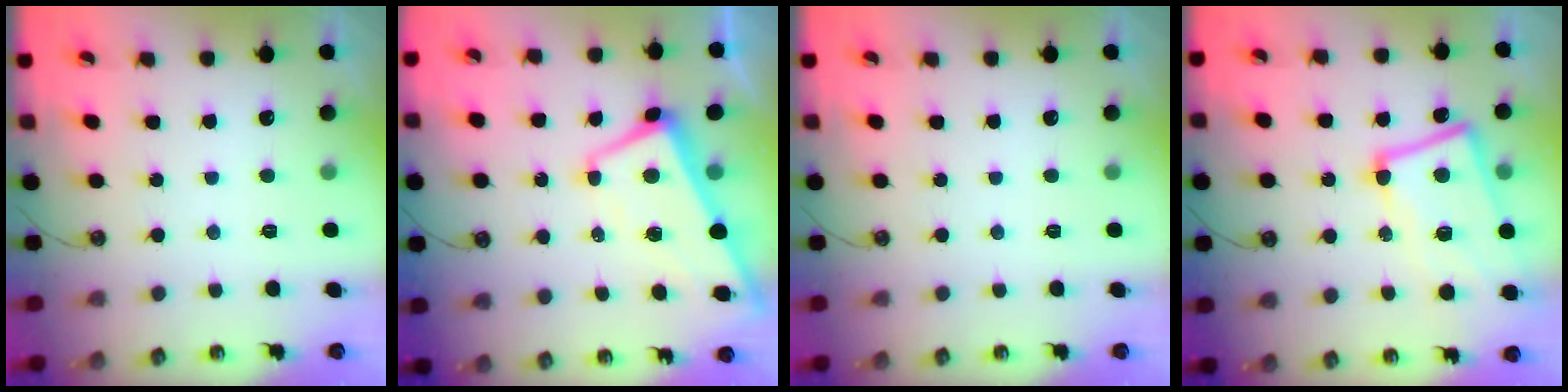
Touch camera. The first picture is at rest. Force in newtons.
{"total": 1.1, "press": 0.7, "slide": 0.8}
{"total": 0.0}
{"total": 7.8, "press": 7.5, "slide": 2.0}